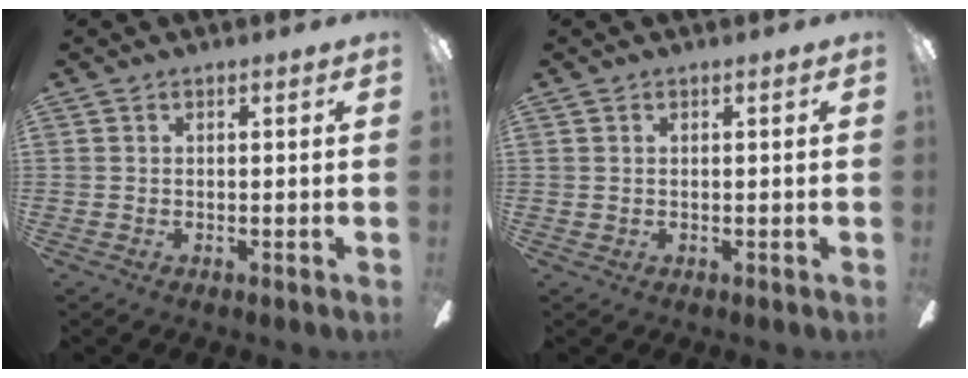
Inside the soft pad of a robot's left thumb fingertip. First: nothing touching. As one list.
[{"total": 0.6, "force": [0.3, 0.5, 0.1], "torque": [-0.003, 0.004, 0.005]}]